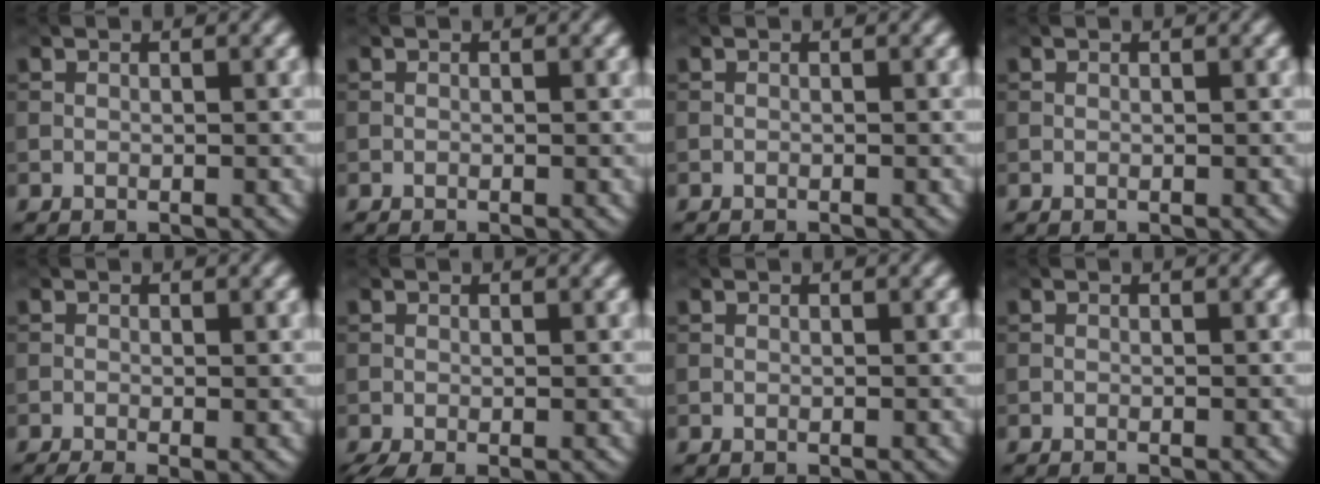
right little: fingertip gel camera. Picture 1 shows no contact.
{"total": 0.5, "force": [-0.5, -0.1, 0.2], "torque": [-0.005, -0.004, -0.011]}
{"total": 0.8, "force": [-0.8, -0.2, 0.2], "torque": [-0.004, -0.008, -0.016]}
{"total": 0.0}
{"total": 2.3, "force": [-1.1, 0.7, 1.9], "torque": [-0.040, -0.007, -0.025]}
{"total": 2.5, "force": [-1.3, 1.0, 1.9], "torque": [-0.049, -0.005, -0.023]}
{"total": 0.0}
{"total": 0.8, "force": [-0.7, -0.1, 0.4], "torque": [-0.008, -0.007, -0.015]}